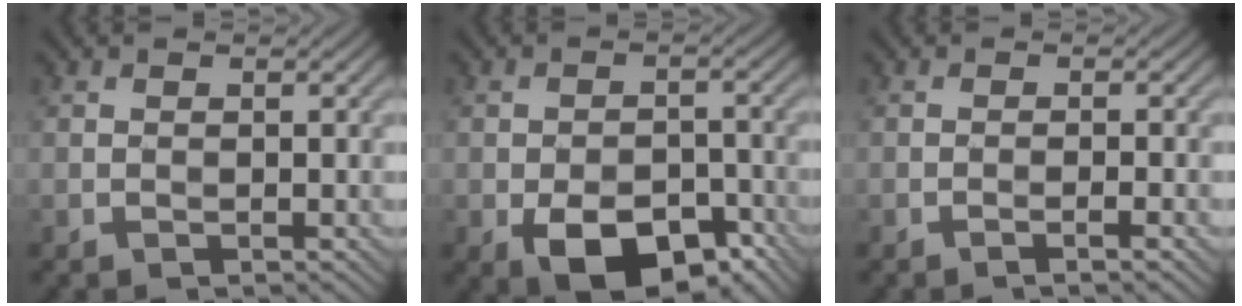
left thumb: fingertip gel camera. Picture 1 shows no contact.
{"total": 9.7, "force": [-5.0, 5.2, 6.4], "torque": [-0.104, -0.015, -0.076]}
{"total": 1.7, "force": [-0.9, 0.1, 1.5], "torque": [-0.020, 0.009, -0.023]}